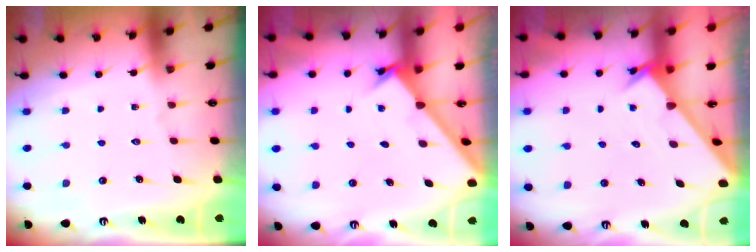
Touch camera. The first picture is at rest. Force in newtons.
{"total": 1.7, "press": 1.7, "slide": 0.1}
{"total": 2.4, "press": 2.4, "slide": 0.2}